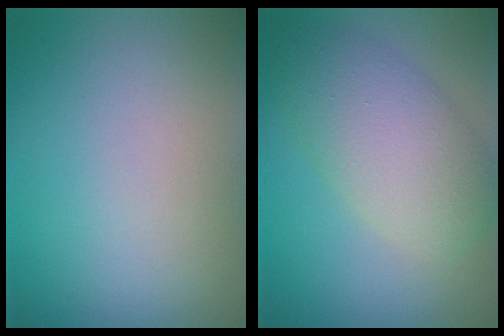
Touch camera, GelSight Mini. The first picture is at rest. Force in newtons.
{"total": 5.8, "press": 5.7, "slide": 0.3}